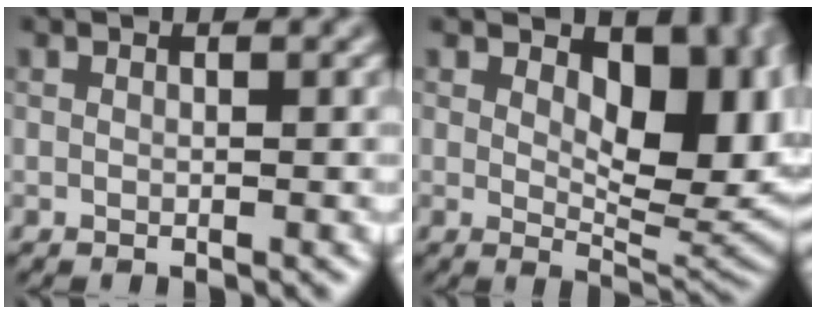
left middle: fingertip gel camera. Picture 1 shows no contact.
{"total": 10.2, "force": [2.6, 5.6, 8.1], "torque": [-0.114, -0.016, 0.047]}